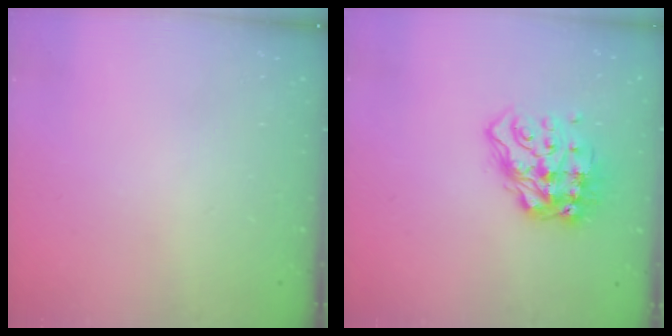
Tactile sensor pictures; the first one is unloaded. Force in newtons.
{"total": 13.6, "press": 13.5, "slide": 1.7}